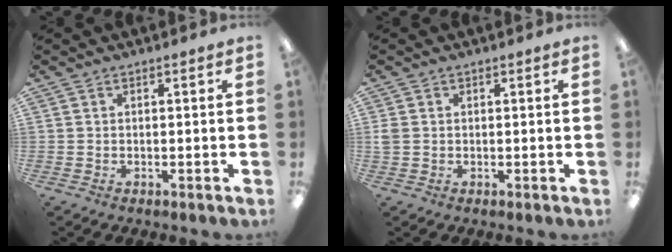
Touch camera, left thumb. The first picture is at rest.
{"total": 1.5, "force": [0.2, 1.2, 0.8], "torque": [-0.016, 0.004, 0.002]}